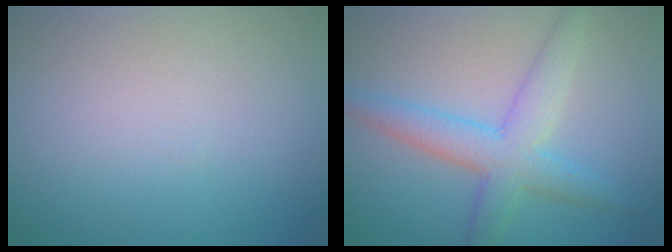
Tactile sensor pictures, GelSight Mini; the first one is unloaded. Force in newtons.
{"total": 4.6, "press": 4.6, "slide": 0.1}